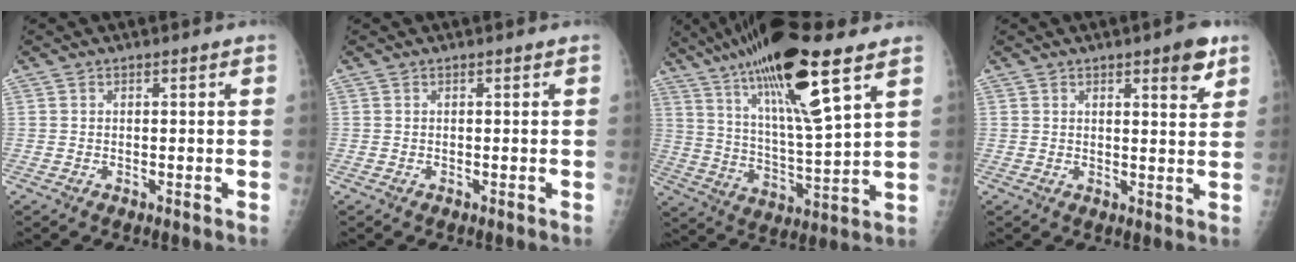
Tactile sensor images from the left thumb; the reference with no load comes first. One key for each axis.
{"total": 0.0}
{"total": 21.9, "fx": 12.3, "fy": 4.1, "fz": 17.6, "tx": -0.312, "ty": -0.038, "tz": 0.217}
{"total": 5.4, "fx": 3.1, "fy": 1.6, "fz": 4.1, "tx": -0.042, "ty": -0.015, "tz": 0.037}